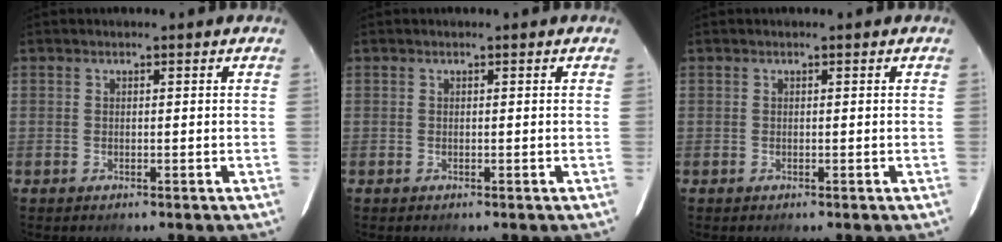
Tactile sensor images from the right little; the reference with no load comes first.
{"total": 0.0}
{"total": 0.0}